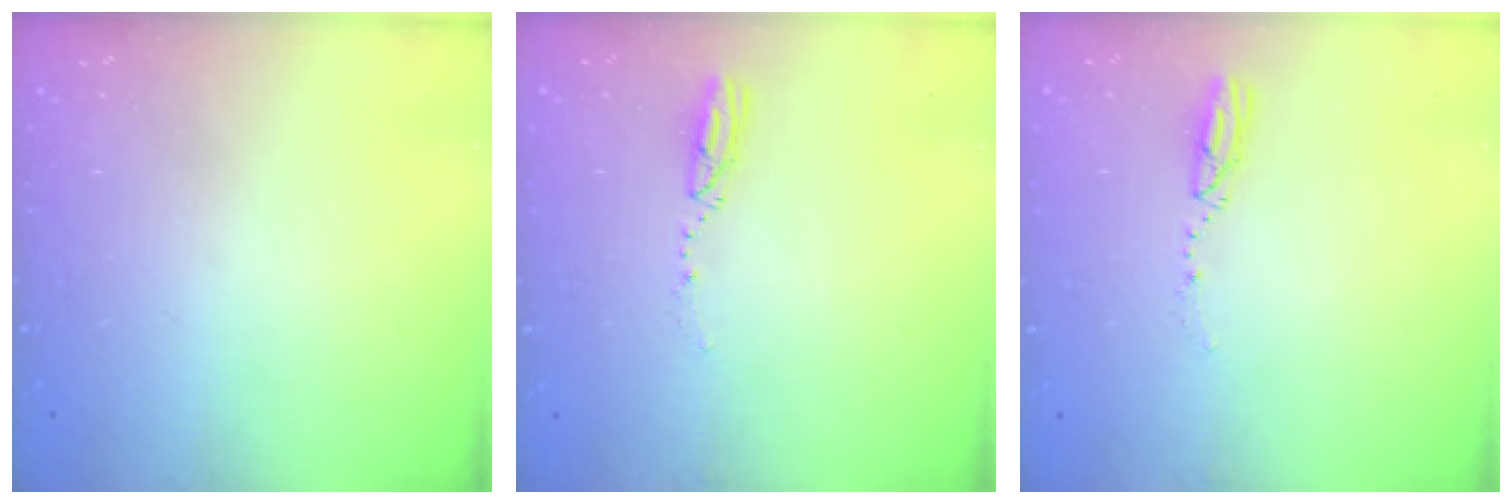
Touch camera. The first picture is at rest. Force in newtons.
{"total": 3.2, "press": 3.2, "slide": 0.4}
{"total": 3.2, "press": 3.2, "slide": 0.4}